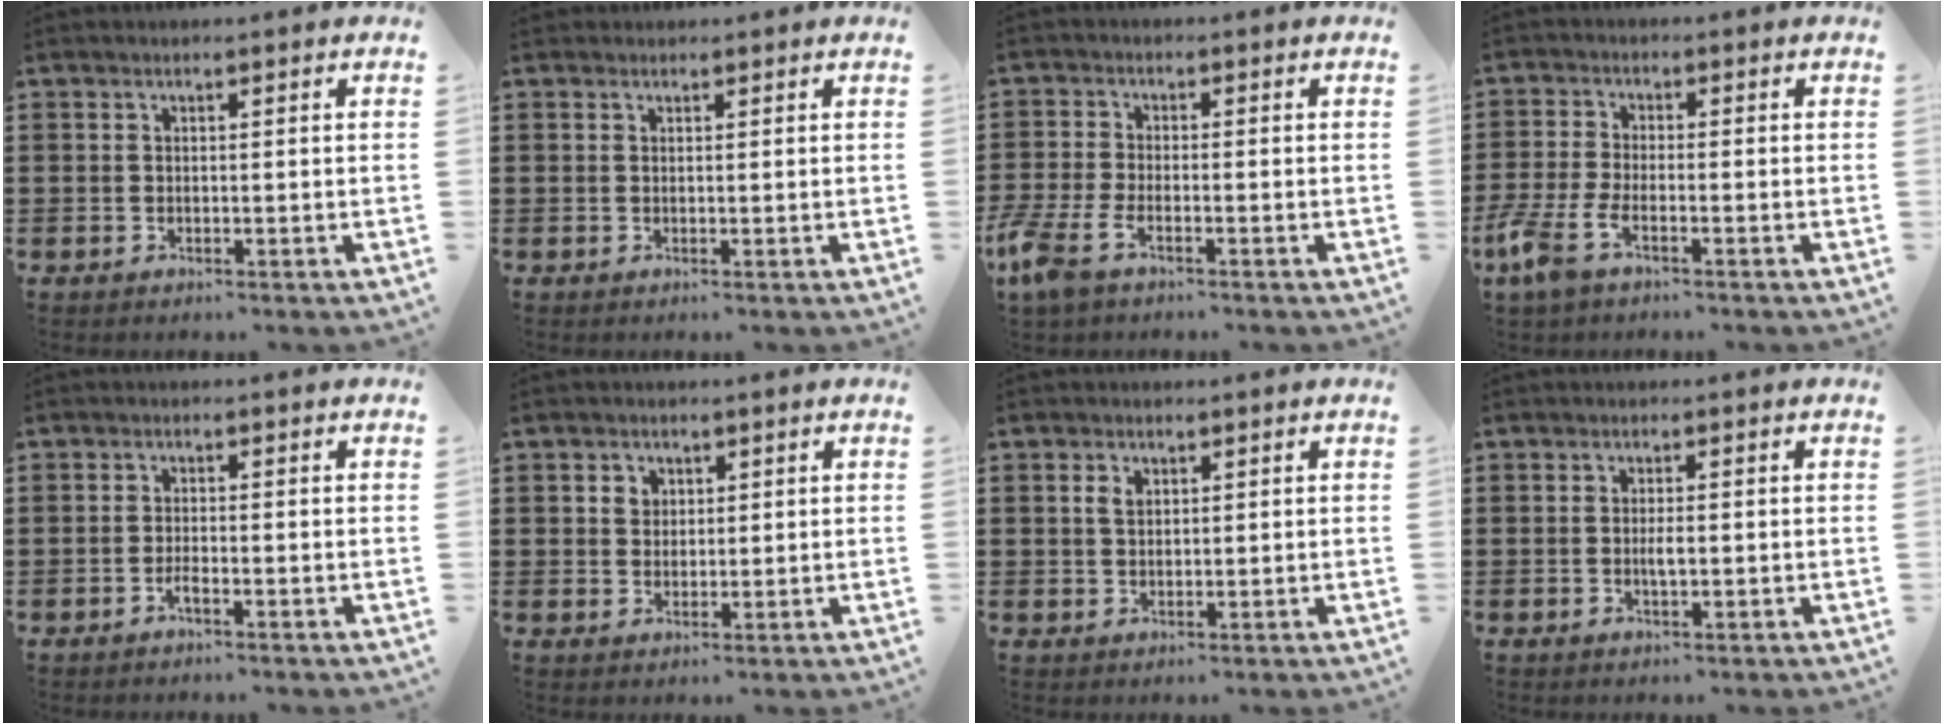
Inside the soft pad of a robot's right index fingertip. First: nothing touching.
{"total": 0.6, "force": [0.5, 0.4, -0.1], "torque": [0.000, 0.003, 0.010]}
{"total": 4.2, "force": [-2.7, 0.9, 3.1], "torque": [-0.097, -0.020, -0.060]}
{"total": 5.1, "force": [-2.9, 1.3, 3.9], "torque": [-0.116, -0.022, -0.064]}
{"total": 1.5, "force": [-1.0, 0.1, 1.2], "torque": [-0.023, -0.007, -0.016]}
{"total": 2.2, "force": [1.0, 1.9, 0.5], "torque": [-0.017, 0.010, 0.017]}
{"total": 1.9, "force": [0.7, 1.2, 1.2], "torque": [-0.027, 0.005, 0.013]}
{"total": 2.0, "force": [-0.2, 0.5, 1.9], "torque": [-0.036, 0.000, -0.005]}